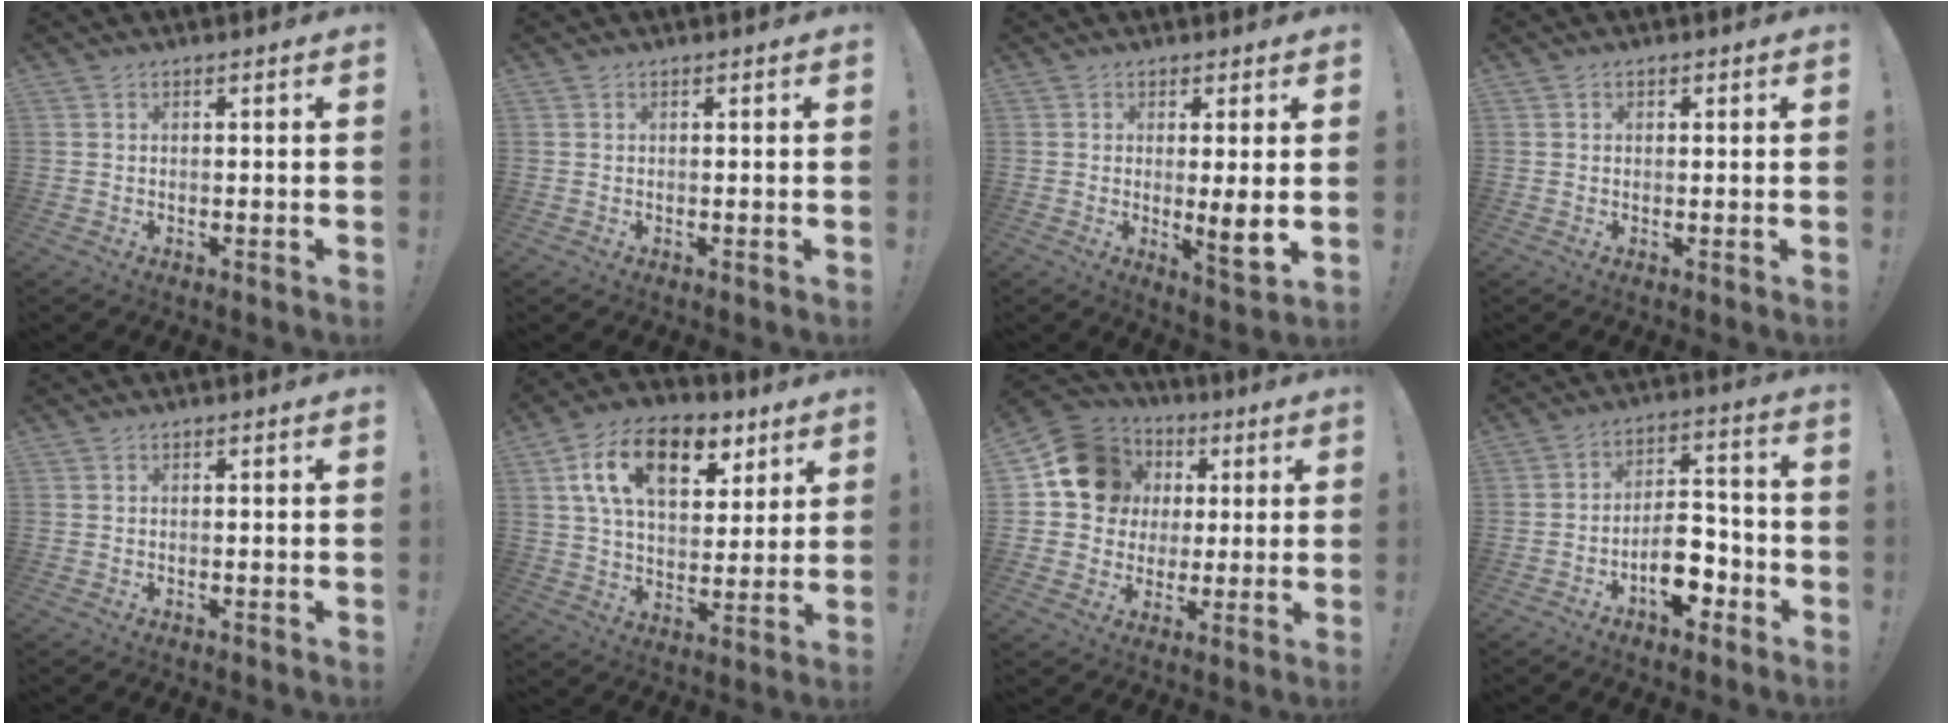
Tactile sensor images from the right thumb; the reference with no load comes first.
{"total": 0.0}
{"total": 6.6, "force": [0.6, 0.3, 6.5], "torque": [-0.083, -0.021, 0.009]}
{"total": 0.7, "force": [0.4, 0.6, 0.3], "torque": [-0.002, 0.001, 0.005]}
{"total": 0.0}
{"total": 18.6, "force": [8.5, 10.9, 12.4], "torque": [-0.196, -0.027, 0.150]}
{"total": 15.7, "force": [4.5, 13.6, 6.4], "torque": [-0.080, -0.008, 0.098]}
{"total": 11.8, "force": [-5.9, 6.8, 7.7], "torque": [-0.114, 0.046, -0.096]}